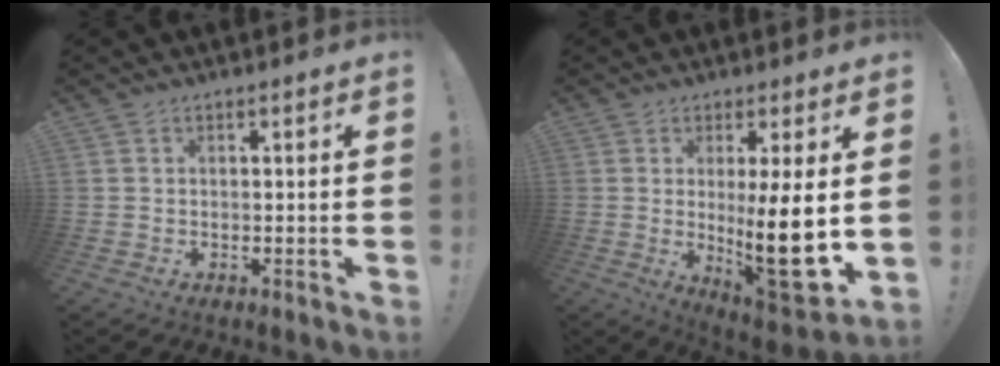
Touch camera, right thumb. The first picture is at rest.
{"total": 15.3, "force": [0.7, 2.9, 15.0], "torque": [-0.218, -0.030, 0.014]}